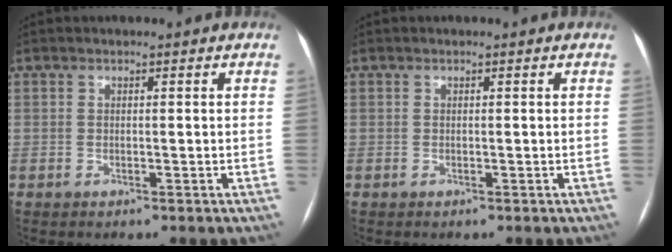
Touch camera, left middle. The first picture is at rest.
{"total": 0.0}